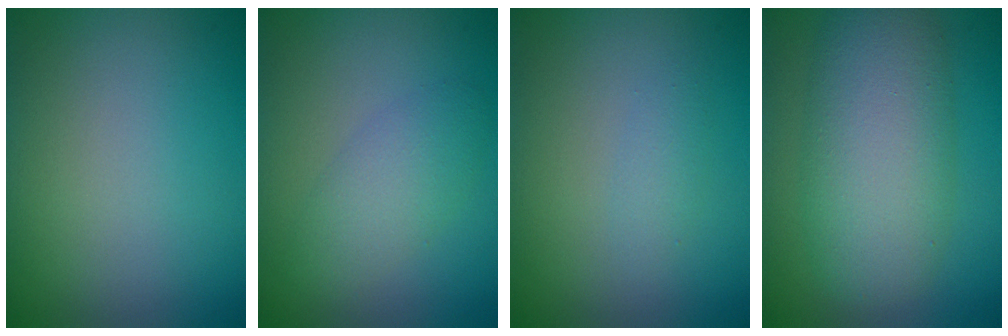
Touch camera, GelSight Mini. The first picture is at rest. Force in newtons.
{"total": 2.9, "press": 2.9, "slide": 0.1}
{"total": 1.1, "press": 1.1, "slide": 0.1}
{"total": 7.8, "press": 7.8, "slide": 0.4}